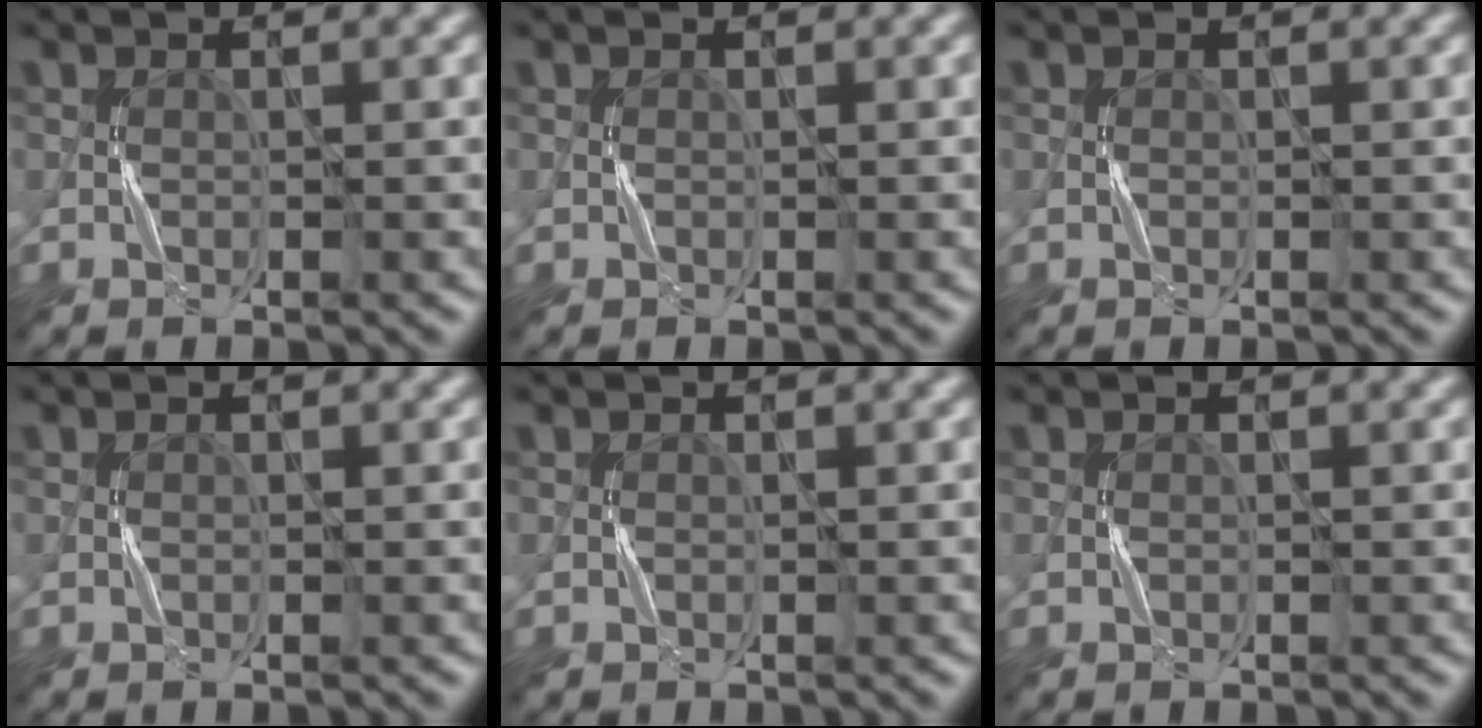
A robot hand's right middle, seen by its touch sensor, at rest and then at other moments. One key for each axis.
{"total": 0.0}
{"total": 0.0}
{"total": 0.0}
{"total": 0.0}
{"total": 0.0}